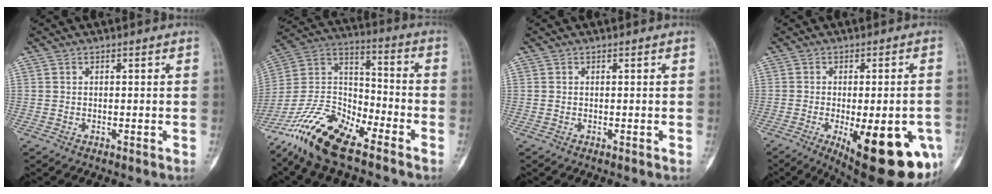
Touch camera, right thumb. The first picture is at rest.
{"total": 17.7, "force": [-12.8, 6.1, 10.7], "torque": [-0.199, 0.072, -0.242]}
{"total": 0.0}
{"total": 21.5, "force": [-8.0, 7.5, 18.5], "torque": [-0.186, -0.009, -0.091]}